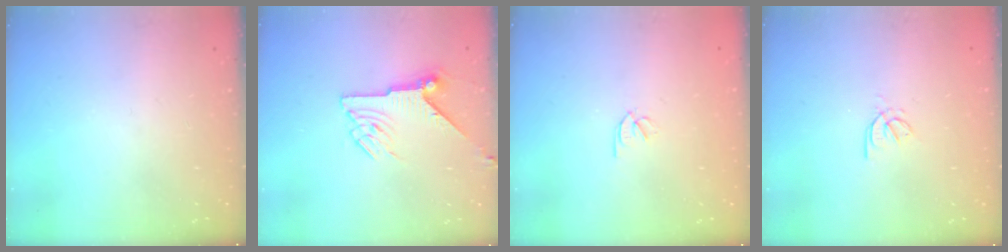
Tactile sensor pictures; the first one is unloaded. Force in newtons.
{"total": 7.7, "press": 7.7, "slide": 0.2}
{"total": 1.8, "press": 1.7, "slide": 0.5}
{"total": 1.7, "press": 1.6, "slide": 0.5}